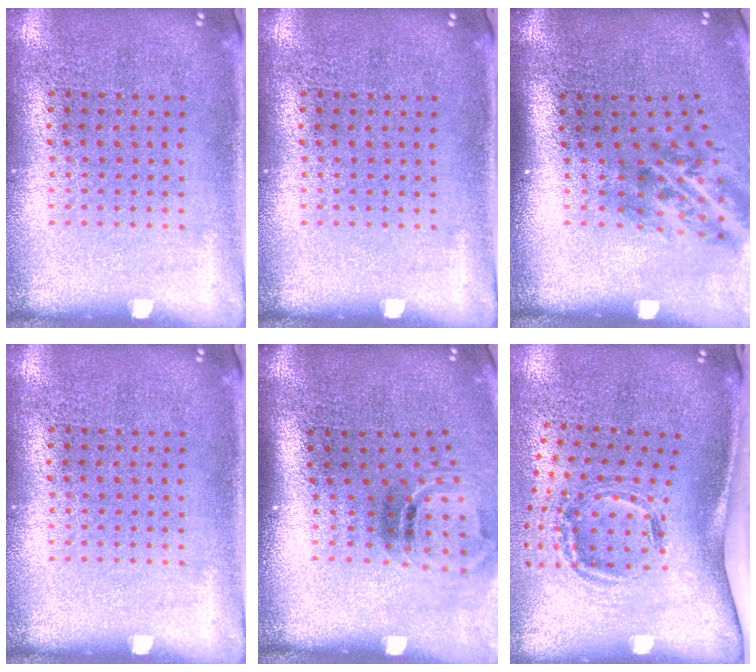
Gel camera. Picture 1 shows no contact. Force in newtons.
{"total": 0.0}
{"total": 2.1, "press": 1.3, "slide": 1.6}
{"total": 0.0}
{"total": 1.6, "press": 1.0, "slide": 1.2}
{"total": 1.7, "press": 1.2, "slide": 1.3}